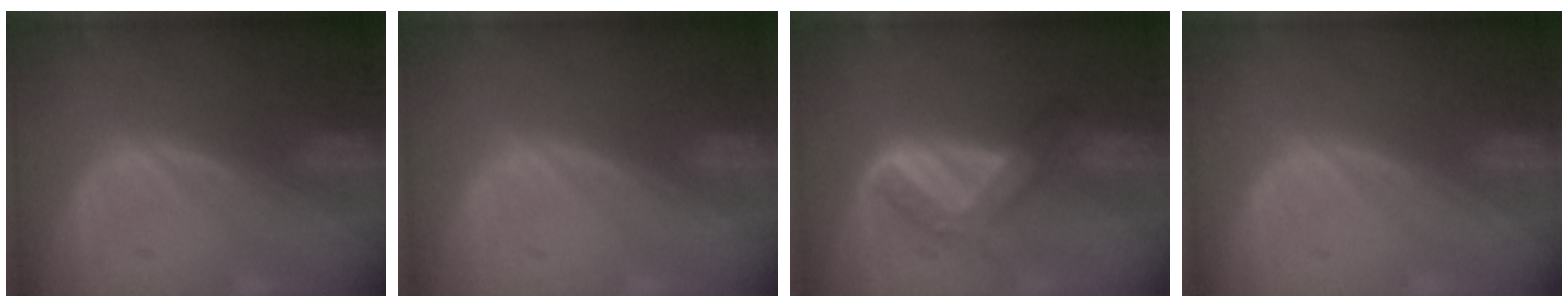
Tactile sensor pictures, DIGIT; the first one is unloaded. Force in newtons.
{"total": 0.0}
{"total": 5.3, "press": 5.1, "slide": 1.4}
{"total": 0.0}